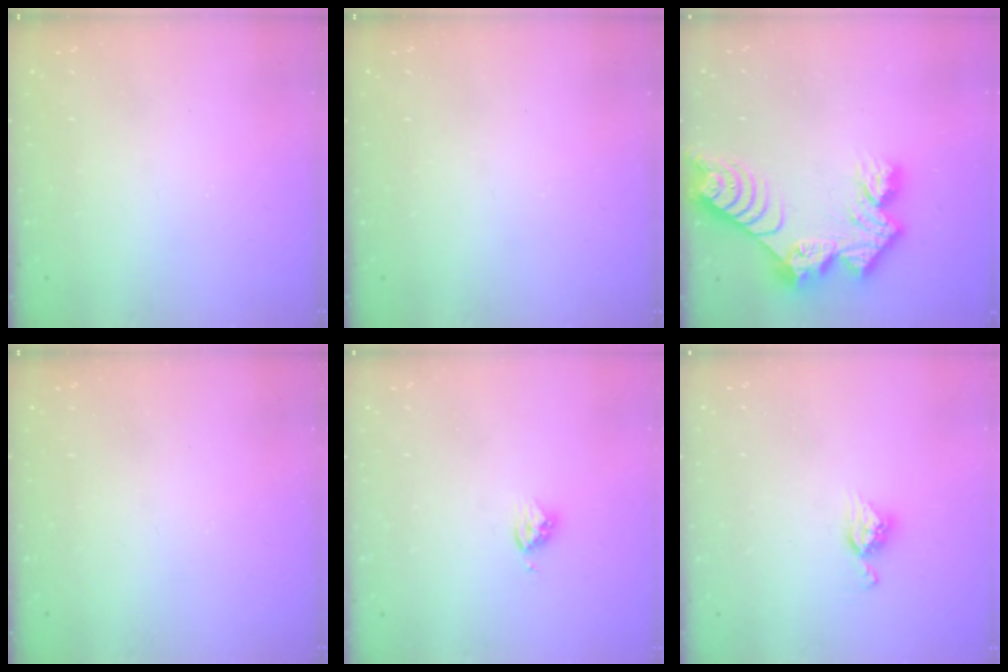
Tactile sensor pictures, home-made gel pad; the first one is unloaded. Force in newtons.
{"total": 0.0}
{"total": 13.1, "press": 13.1, "slide": 1.0}
{"total": 0.0}
{"total": 3.6, "press": 3.6, "slide": 0.5}
{"total": 7.7, "press": 7.6, "slide": 0.6}